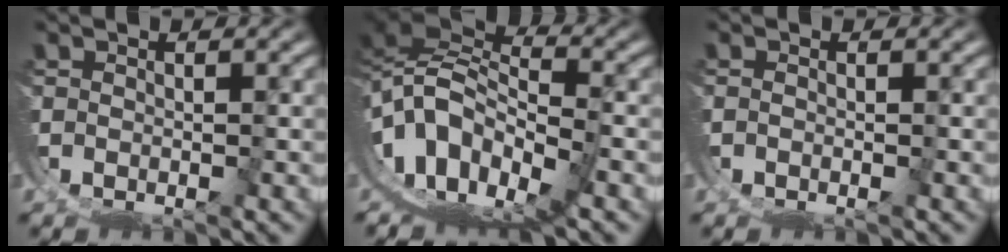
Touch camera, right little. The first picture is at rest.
{"total": 17.9, "force": [0.6, 14.6, 10.3], "torque": [-0.218, -0.029, -0.003]}
{"total": 0.7, "force": [-0.3, 0.4, 0.4], "torque": [-0.005, -0.002, -0.005]}